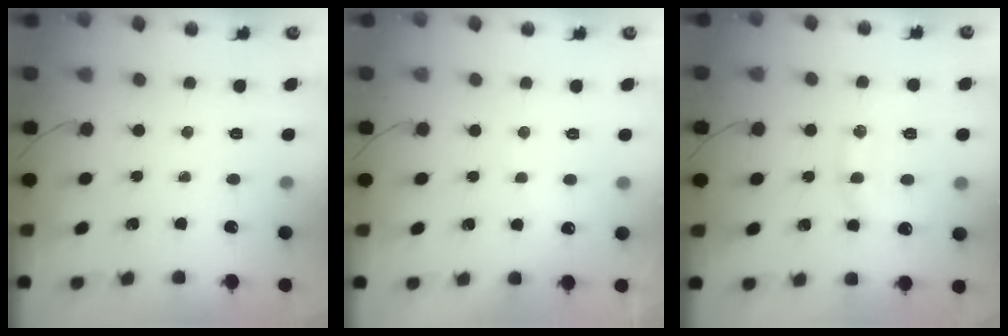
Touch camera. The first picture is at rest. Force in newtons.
{"total": 4.0, "press": 4.0, "slide": 0.4}
{"total": 12.5, "press": 12.4, "slide": 1.0}